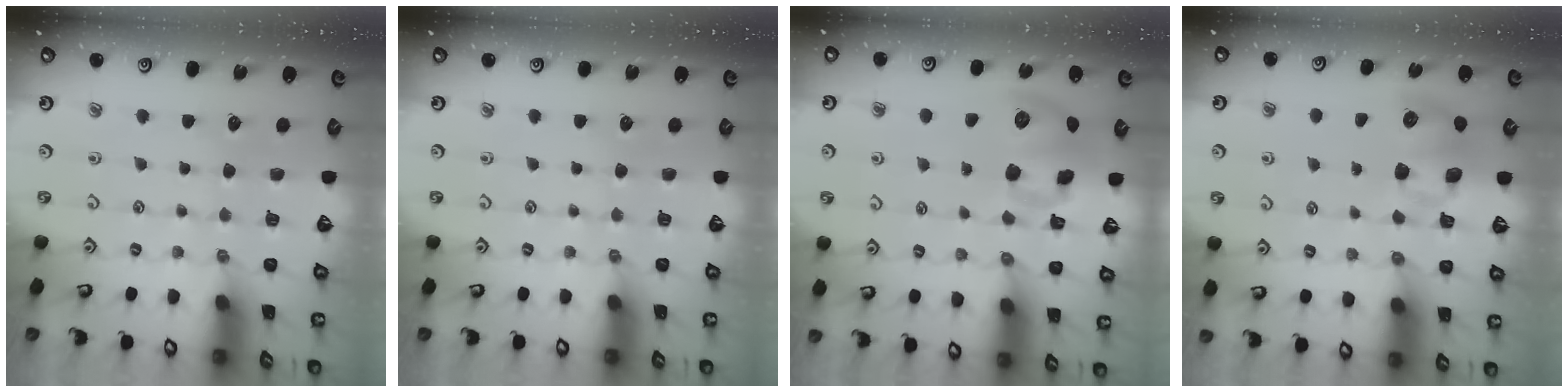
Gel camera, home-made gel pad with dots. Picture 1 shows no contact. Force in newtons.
{"total": 0.0}
{"total": 12.2, "press": 12.0, "slide": 2.2}
{"total": 7.7, "press": 7.6, "slide": 1.0}